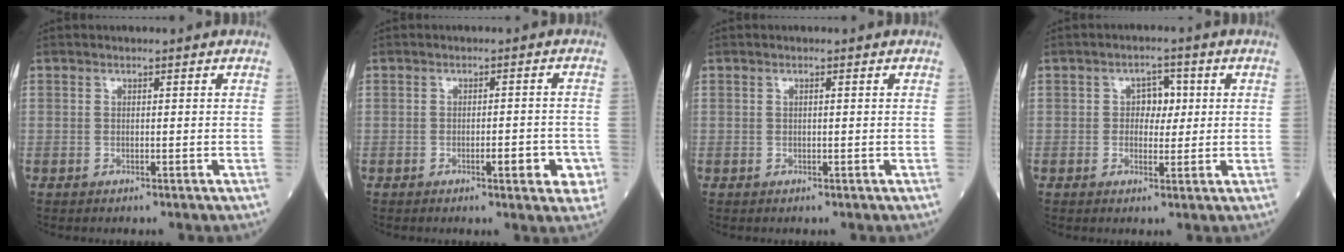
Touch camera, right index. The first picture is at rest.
{"total": 4.6, "force": [-1.8, 1.1, 4.1], "torque": [-0.045, 0.001, -0.021]}
{"total": 0.0}
{"total": 3.6, "force": [0.6, 2.4, 2.6], "torque": [-0.031, 0.008, 0.007]}